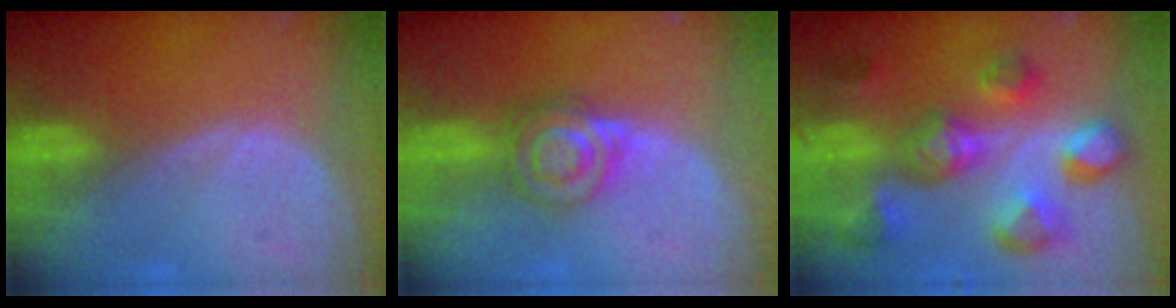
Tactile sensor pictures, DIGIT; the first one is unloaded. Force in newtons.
{"total": 6.6, "press": 5.6, "slide": 3.4}
{"total": 10.9, "press": 10.0, "slide": 4.4}